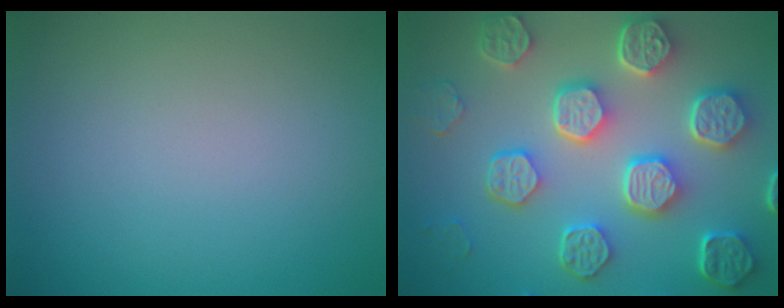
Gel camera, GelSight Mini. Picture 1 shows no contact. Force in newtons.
{"total": 8.6, "press": 6.6, "slide": 5.5}